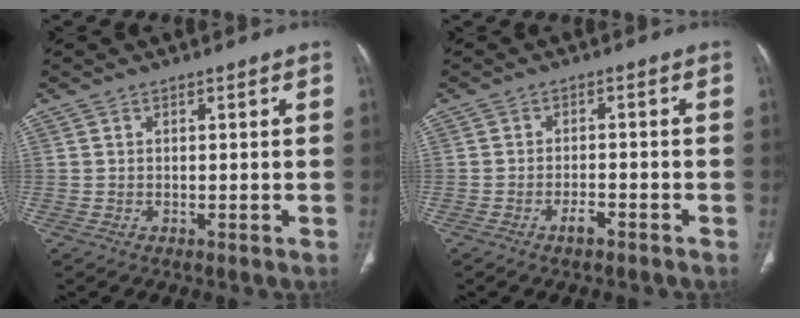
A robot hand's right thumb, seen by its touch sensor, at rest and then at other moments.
{"total": 2.5, "force": [-1.8, 0.7, 1.6], "torque": [-0.029, 0.012, -0.032]}